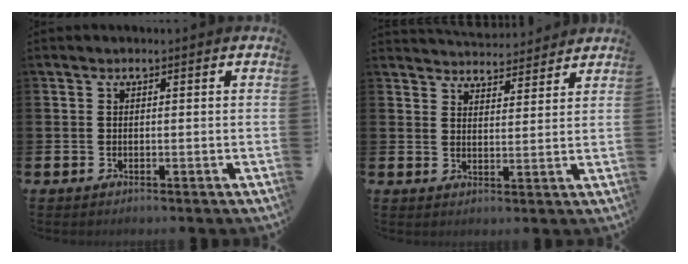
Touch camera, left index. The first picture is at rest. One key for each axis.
{"total": 4.8, "fx": 4.7, "fy": 0.6, "fz": -0.2, "tx": -0.005, "ty": -0.029, "tz": 0.086}